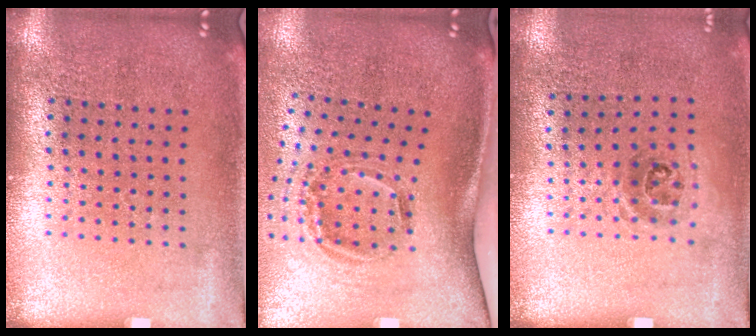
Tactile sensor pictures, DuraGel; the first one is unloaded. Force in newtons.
{"total": 2.0, "press": 1.2, "slide": 1.7}
{"total": 0.9, "press": 0.7, "slide": 0.7}